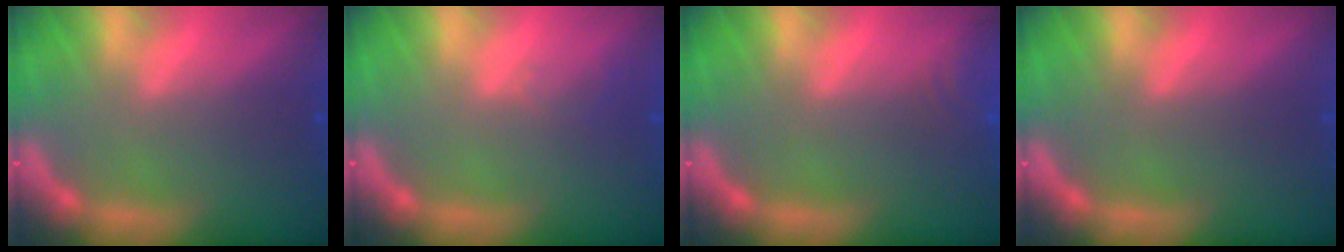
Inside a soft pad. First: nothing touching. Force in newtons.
{"total": 1.0}
{"total": 3.0}
{"total": 0.0}